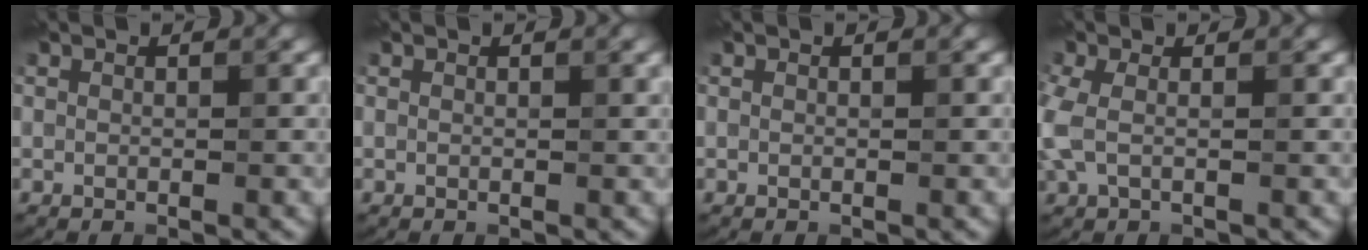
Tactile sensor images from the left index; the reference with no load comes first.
{"total": 0.8, "force": [0.4, 0.2, 0.6], "torque": [-0.006, 0.003, 0.004]}
{"total": 0.0}
{"total": 2.8, "force": [-0.1, 1.5, 2.3], "torque": [-0.071, 0.000, -0.010]}